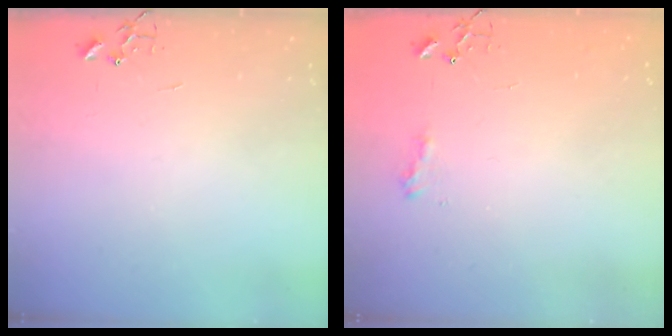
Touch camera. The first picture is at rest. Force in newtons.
{"total": 7.8, "press": 7.8, "slide": 0.3}